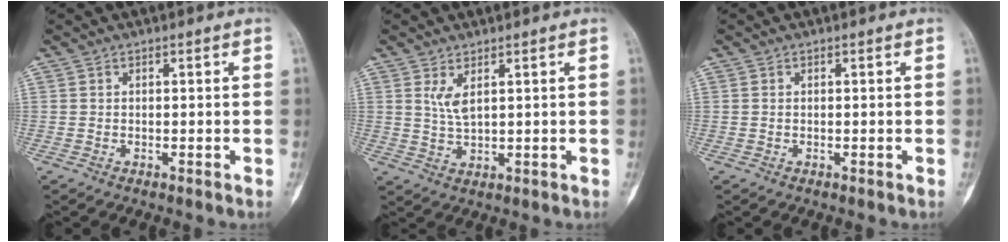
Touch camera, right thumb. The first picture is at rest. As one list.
[{"total": 3.1, "force": [1.2, 1.6, 2.4], "torque": [-0.041, -0.013, 0.029]}, {"total": 0.0}]